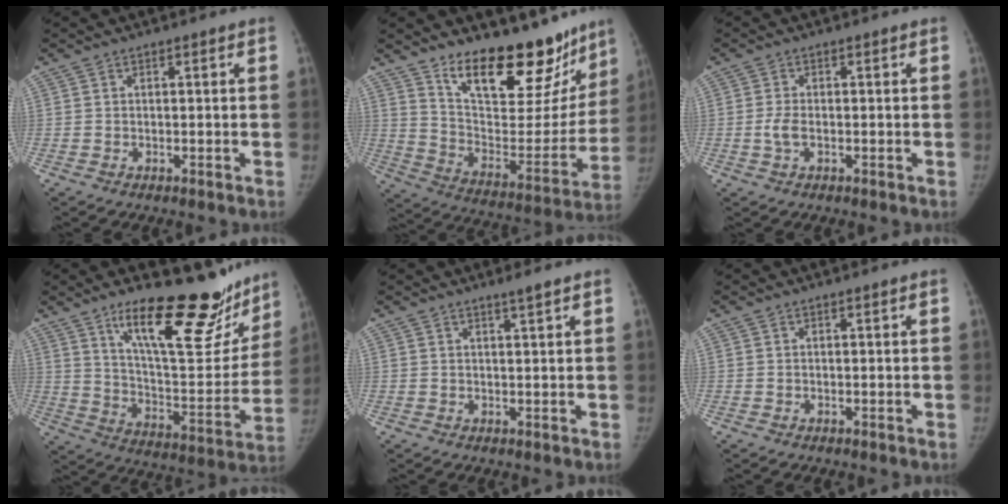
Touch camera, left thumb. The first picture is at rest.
{"total": 25.5, "force": [18.8, 10.6, 13.5], "torque": [-0.149, -0.108, 0.291]}
{"total": 2.4, "force": [-0.5, 1.3, 2.0], "torque": [-0.049, 0.005, -0.010]}
{"total": 25.6, "force": [17.8, 8.6, 16.3], "torque": [-0.183, -0.100, 0.276]}
{"total": 1.7, "force": [1.3, -0.2, 1.1], "torque": [-0.018, -0.011, 0.023]}
{"total": 0.0}